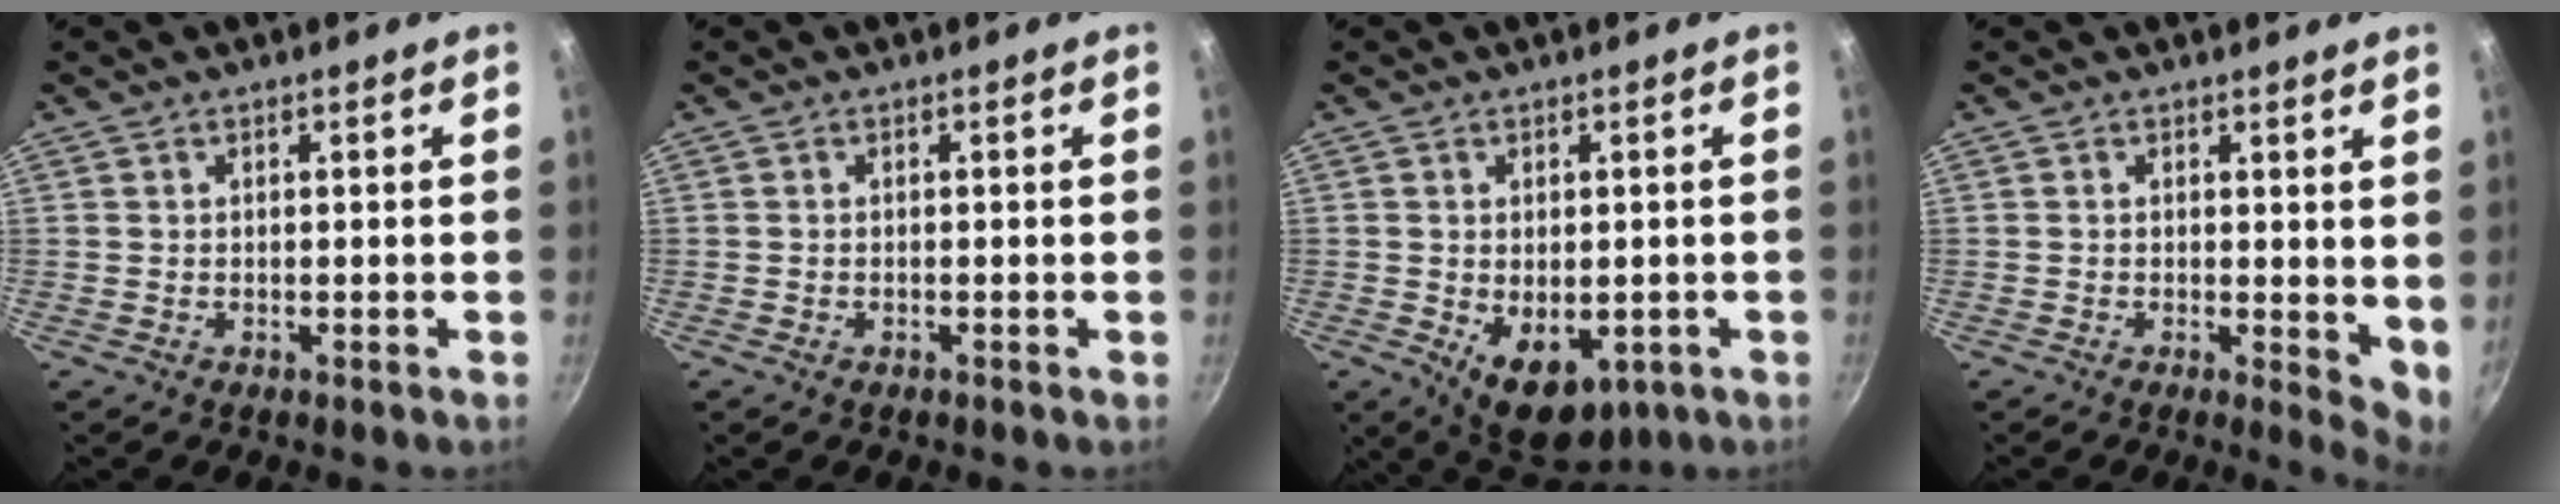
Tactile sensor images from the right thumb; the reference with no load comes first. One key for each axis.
{"total": 0.7, "fx": -0.4, "fy": 0.4, "fz": 0.4, "tx": -0.007, "ty": 0.001, "tz": -0.008}
{"total": 9.9, "fx": -2.3, "fy": 6.3, "fz": 7.4, "tx": -0.083, "ty": -0.008, "tz": -0.014}
{"total": 4.8, "fx": 0.7, "fy": 2.0, "fz": 4.3, "tx": -0.053, "ty": -0.008, "tz": 0.010}